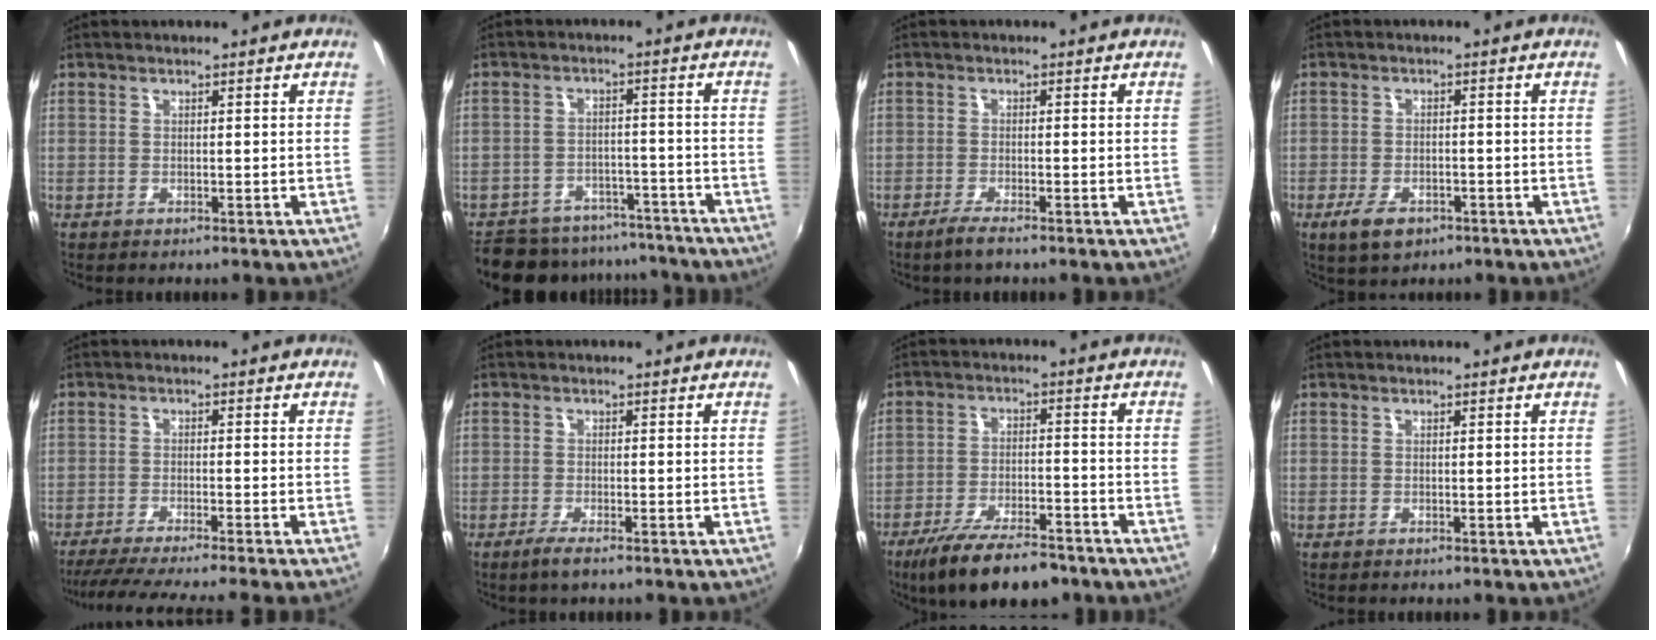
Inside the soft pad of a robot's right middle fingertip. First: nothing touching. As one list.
[{"total": 16.4, "force": [-14.2, 6.5, 5.0], "torque": [-0.118, 0.015, -0.187]}, {"total": 2.9, "force": [-2.2, -0.1, 1.9], "torque": [-0.050, -0.007, -0.046]}, {"total": 5.6, "force": [-3.3, 2.8, 3.6], "torque": [-0.087, -0.012, -0.056]}, {"total": 11.1, "force": [-9.7, -2.0, 4.9], "torque": [-0.106, -0.024, -0.157]}, {"total": 2.6, "force": [-1.8, -0.1, 1.9], "torque": [-0.045, -0.008, -0.038]}, {"total": 14.1, "force": [-10.9, 4.0, 8.0], "torque": [-0.167, -0.027, -0.177]}, {"total": 0.0}]